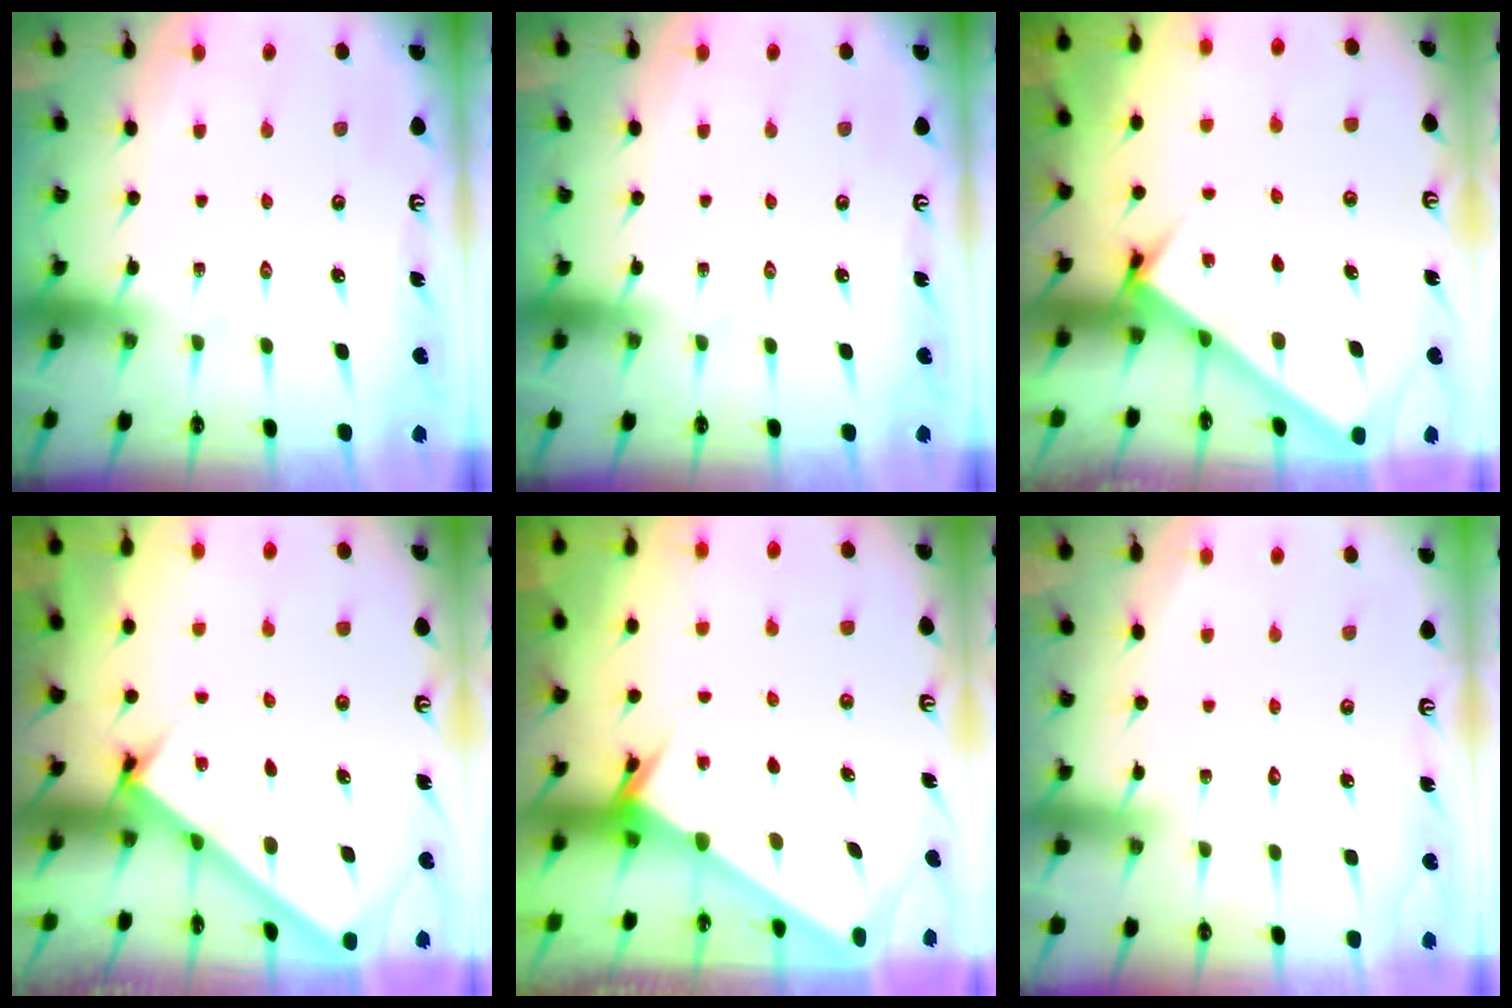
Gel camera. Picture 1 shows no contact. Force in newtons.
{"total": 0.0}
{"total": 3.0, "press": 3.0, "slide": 0.2}
{"total": 2.6, "press": 2.6, "slide": 0.3}
{"total": 2.1, "press": 2.1, "slide": 0.3}
{"total": 2.6, "press": 2.5, "slide": 0.3}